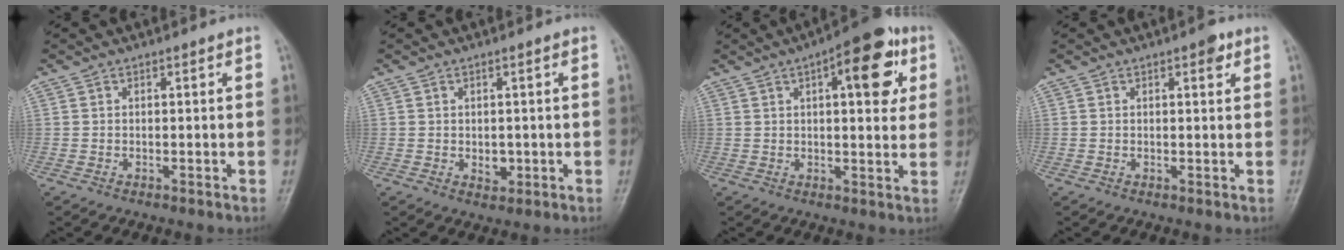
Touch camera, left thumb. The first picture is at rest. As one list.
[{"total": 2.6, "force": [-0.2, 1.8, 1.8], "torque": [-0.017, -0.003, 0.001]}, {"total": 12.8, "force": [4.7, 5.0, 10.8], "torque": [-0.110, 0.000, 0.053]}, {"total": 2.3, "force": [1.2, 0.8, 1.7], "torque": [-0.019, -0.003, 0.013]}]